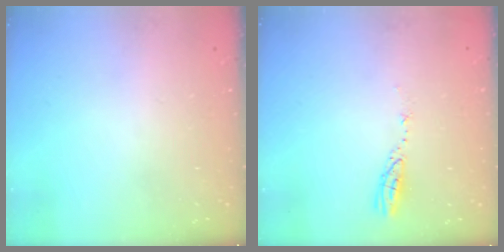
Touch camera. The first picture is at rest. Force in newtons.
{"total": 3.7, "press": 3.7, "slide": 0.3}